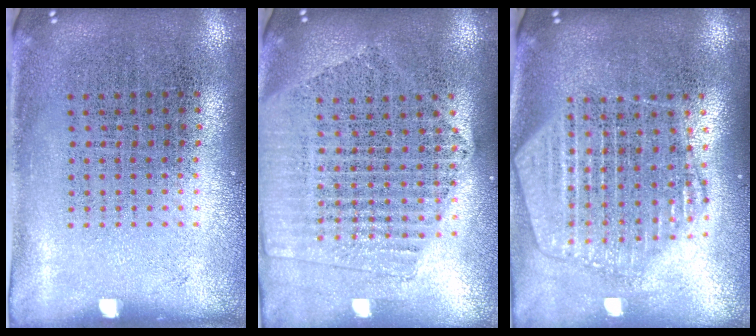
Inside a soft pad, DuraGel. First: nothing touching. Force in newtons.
{"total": 2.1, "press": 1.9, "slide": 0.9}
{"total": 2.1, "press": 1.9, "slide": 0.9}